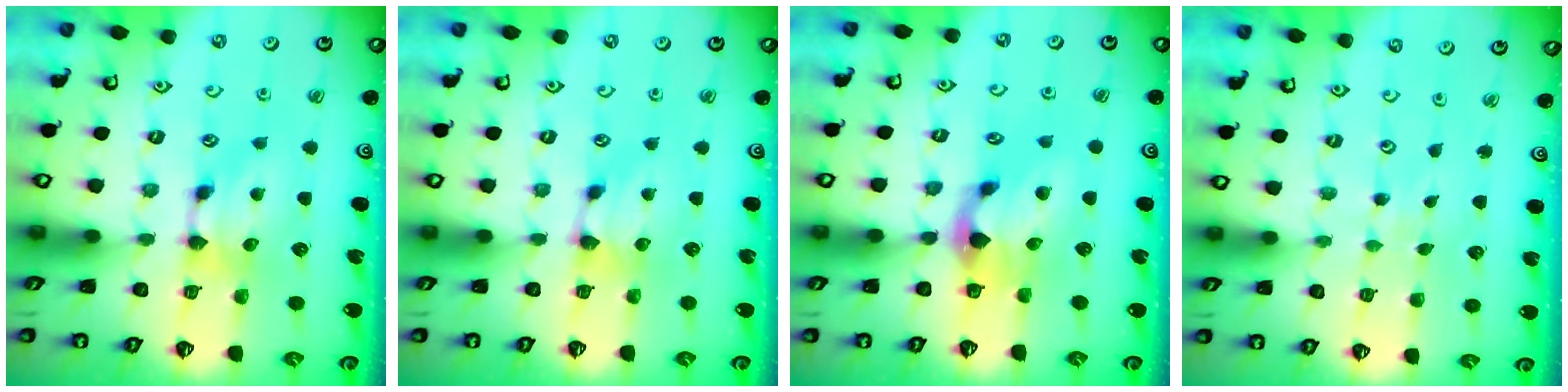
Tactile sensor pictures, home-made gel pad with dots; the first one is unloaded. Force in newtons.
{"total": 1.1, "press": 0.4, "slide": 1.0}
{"total": 2.5, "press": 2.1, "slide": 1.4}
{"total": 4.9, "press": 4.9, "slide": 0.3}